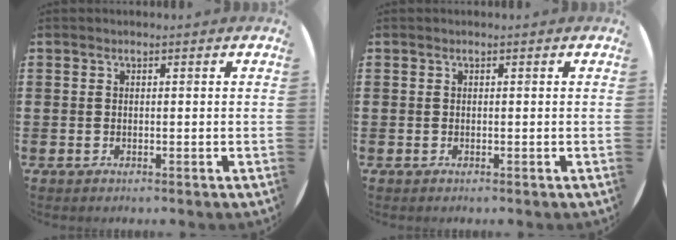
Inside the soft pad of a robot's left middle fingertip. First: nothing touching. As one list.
[{"total": 0.0}]